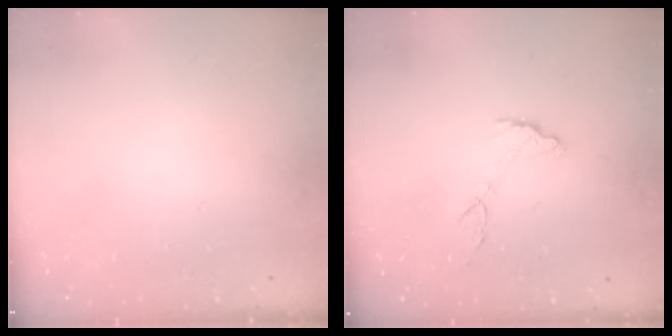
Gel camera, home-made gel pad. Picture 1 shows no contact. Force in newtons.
{"total": 8.5, "press": 8.5, "slide": 0.6}